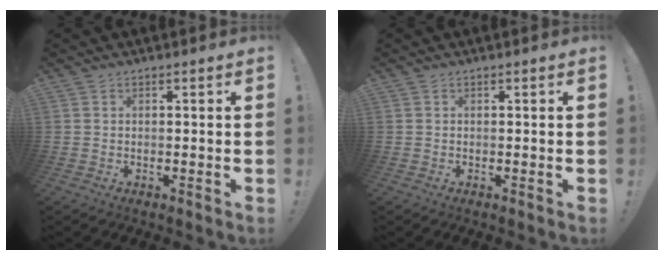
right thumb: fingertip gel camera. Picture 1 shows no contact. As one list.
[{"total": 0.0}]